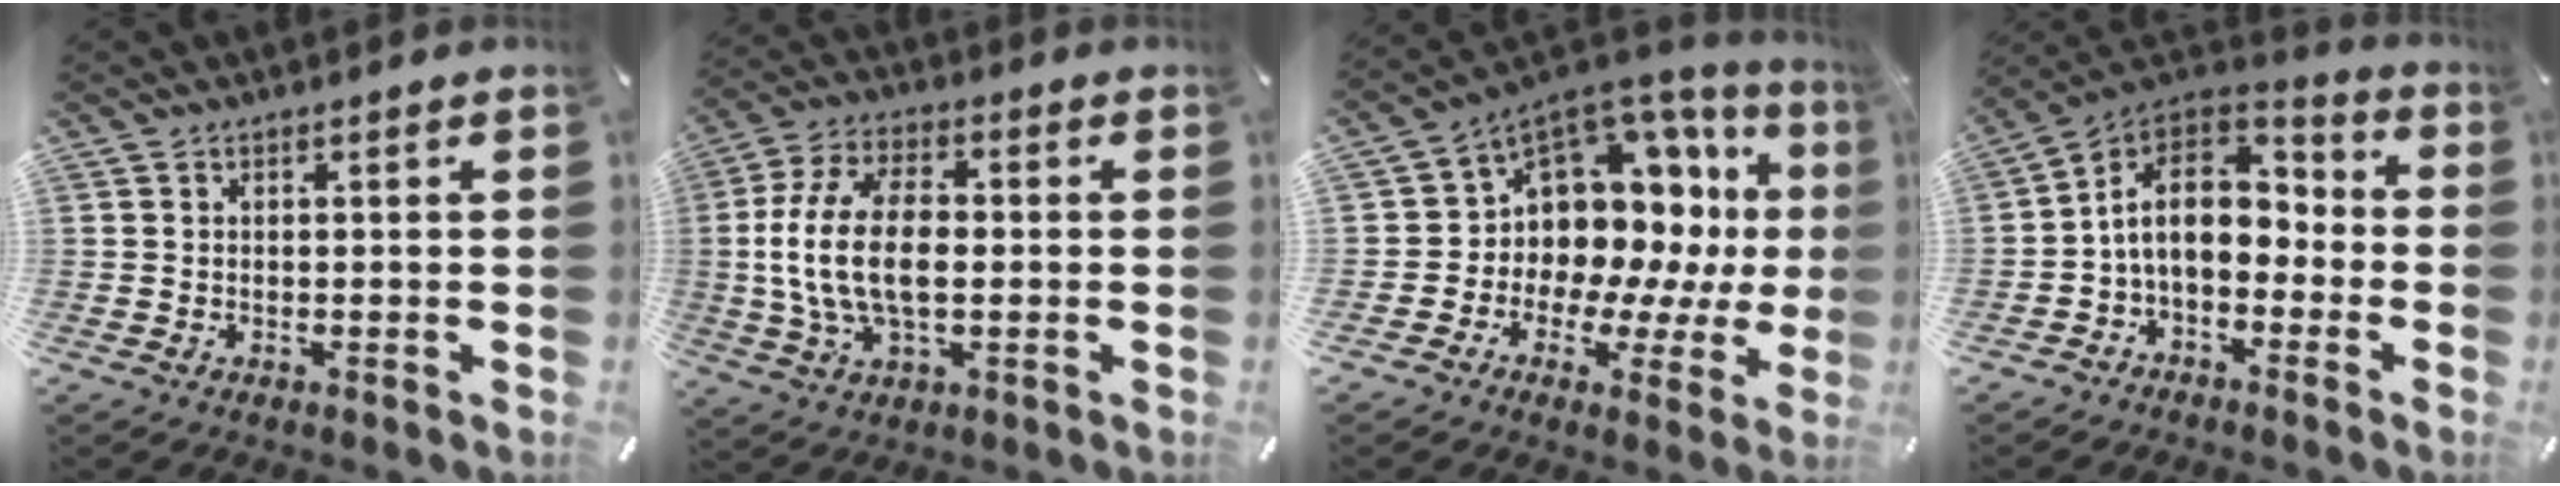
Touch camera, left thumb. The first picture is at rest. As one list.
[{"total": 15.0, "force": [-0.5, 8.3, 12.5], "torque": [-0.263, 0.003, -0.007]}, {"total": 10.0, "force": [4.1, 8.0, 4.4], "torque": [-0.072, -0.076, 0.079]}, {"total": 12.6, "force": [-0.7, 9.1, 8.7], "torque": [-0.173, 0.008, -0.016]}]